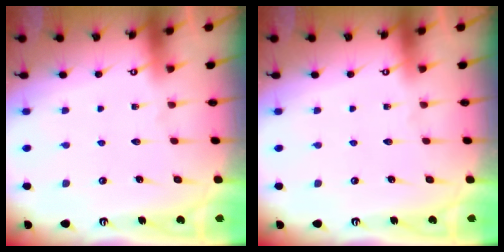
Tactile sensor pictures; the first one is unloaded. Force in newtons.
{"total": 0.0}